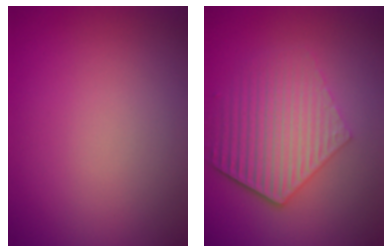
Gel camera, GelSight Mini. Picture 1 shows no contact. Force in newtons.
{"total": 5.9, "press": 4.4, "slide": 4.0}